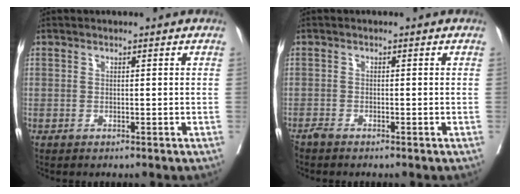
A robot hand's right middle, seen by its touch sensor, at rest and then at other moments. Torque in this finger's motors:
{"motor_torque": [0.23, -0.22, 0.05, 0.02]}